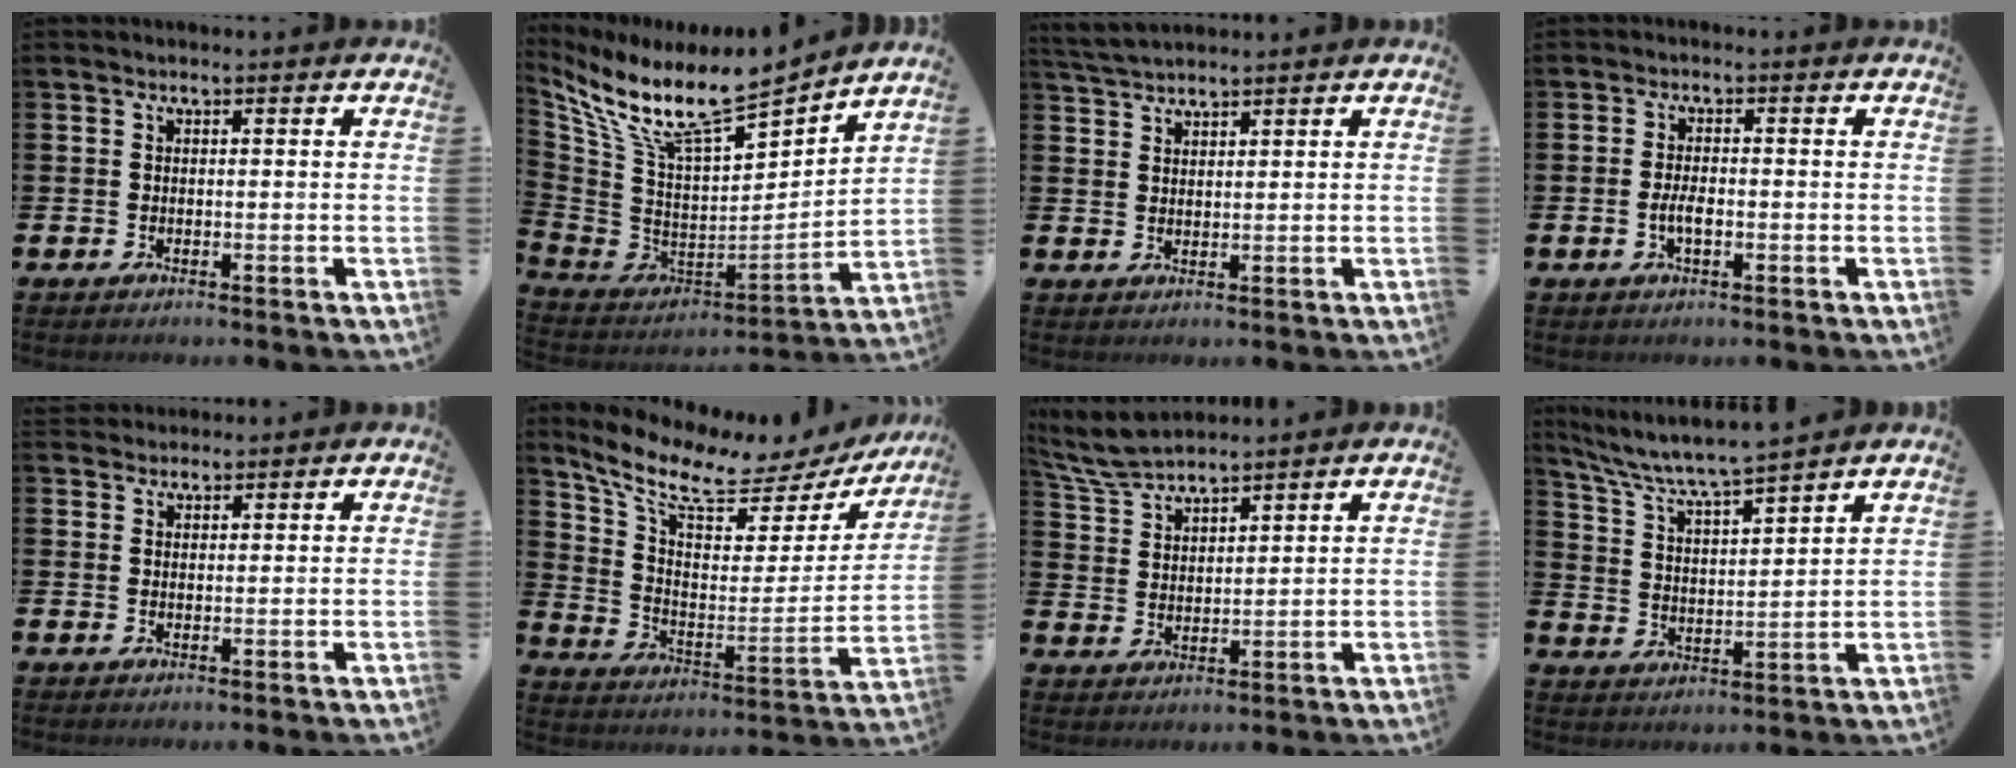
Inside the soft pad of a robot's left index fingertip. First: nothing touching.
{"total": 11.3, "force": [9.7, 1.9, 5.5], "torque": [-0.143, -0.077, 0.166]}
{"total": 3.1, "force": [3.0, 0.4, 0.6], "torque": [-0.026, -0.006, 0.059]}
{"total": 2.6, "force": [-0.6, 1.1, 2.2], "torque": [-0.028, -0.003, -0.015]}
{"total": 2.2, "force": [2.1, 0.8, -0.2], "torque": [0.006, -0.005, 0.038]}
{"total": 9.1, "force": [7.6, 3.3, 3.8], "torque": [-0.110, -0.053, 0.125]}
{"total": 6.0, "force": [5.8, 0.9, 1.5], "torque": [-0.056, -0.019, 0.108]}
{"total": 6.4, "force": [6.1, 0.1, 2.0], "torque": [-0.067, -0.043, 0.101]}